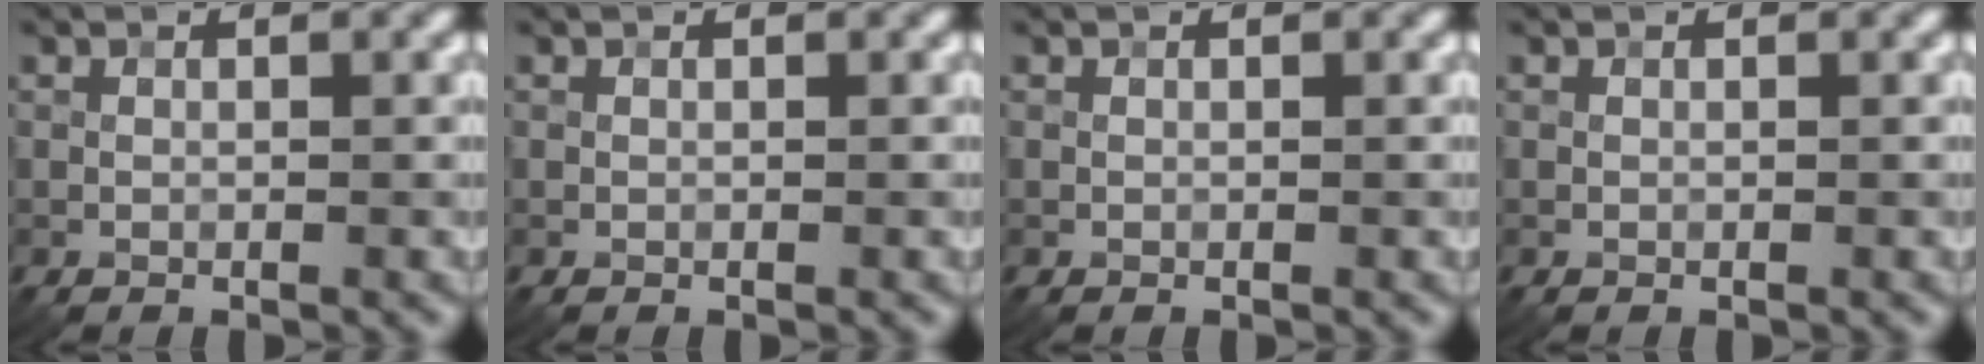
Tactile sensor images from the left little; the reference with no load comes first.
{"total": 0.0}
{"total": 0.0}
{"total": 0.0}